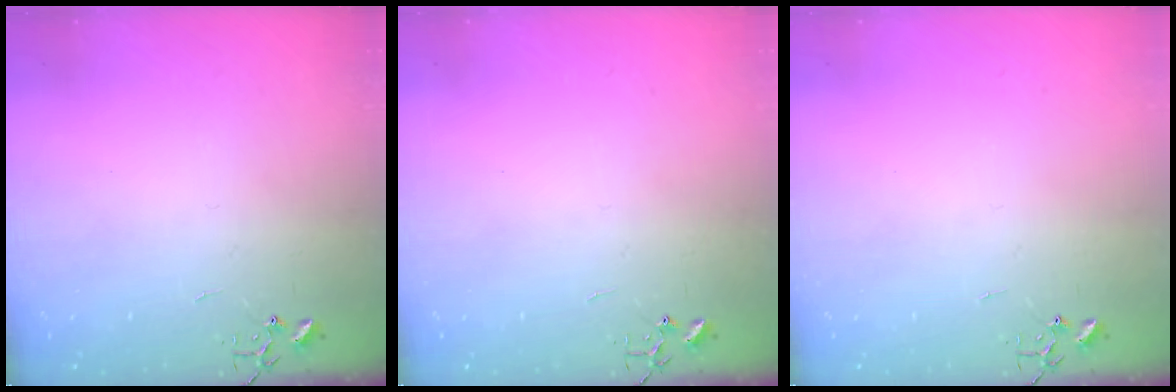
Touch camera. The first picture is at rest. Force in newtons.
{"total": 0.0}
{"total": 0.0}